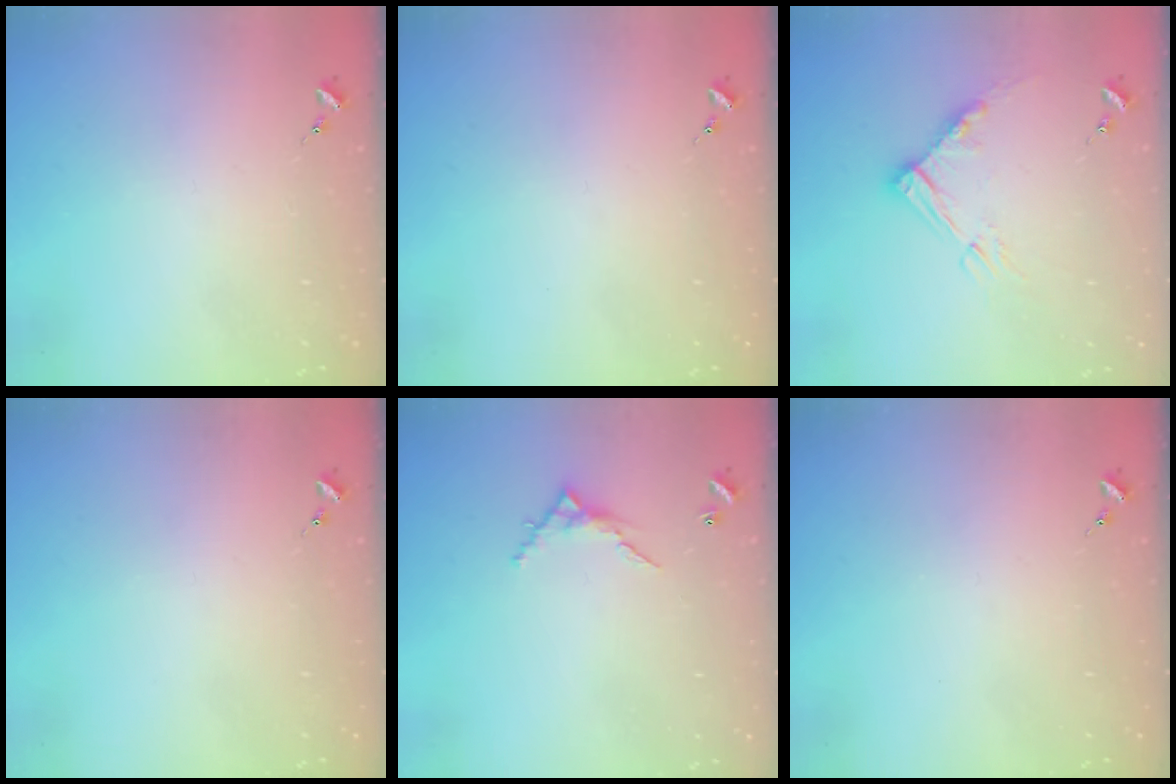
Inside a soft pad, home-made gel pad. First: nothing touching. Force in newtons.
{"total": 0.0}
{"total": 10.5, "press": 10.4, "slide": 1.2}
{"total": 0.0}
{"total": 5.7, "press": 5.7, "slide": 0.5}
{"total": 0.0}